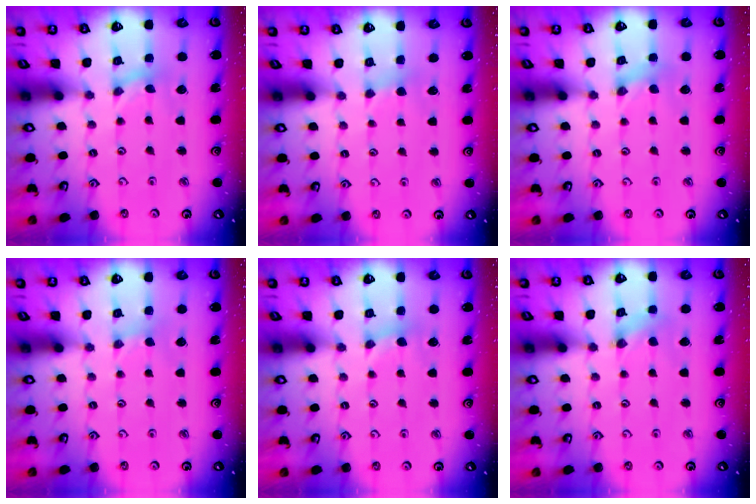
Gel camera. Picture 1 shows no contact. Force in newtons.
{"total": 2.3, "press": 2.3, "slide": 0.3}
{"total": 0.0}
{"total": 0.0}
{"total": 2.0, "press": 1.9, "slide": 0.4}
{"total": 0.0}